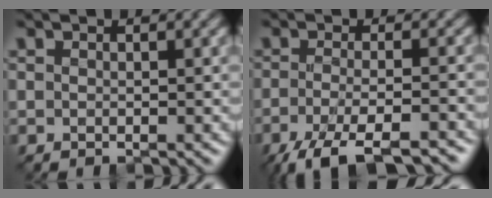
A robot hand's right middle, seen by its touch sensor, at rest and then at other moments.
{"total": 7.6, "force": [-5.3, 1.9, 5.1], "torque": [-0.086, -0.009, -0.090]}